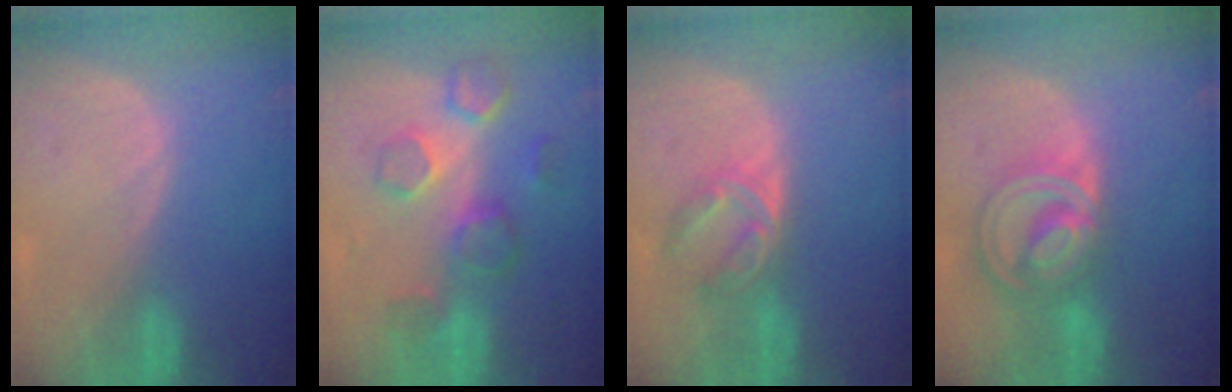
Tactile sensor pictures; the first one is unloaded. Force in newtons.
{"total": 8.6, "press": 7.7, "slide": 3.9}
{"total": 6.0, "press": 5.0, "slide": 3.3}
{"total": 8.7, "press": 7.4, "slide": 4.6}